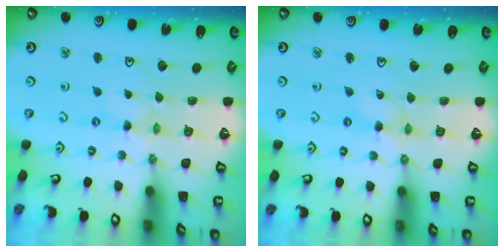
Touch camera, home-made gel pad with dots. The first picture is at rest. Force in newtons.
{"total": 0.9, "press": 0.9, "slide": 0.2}